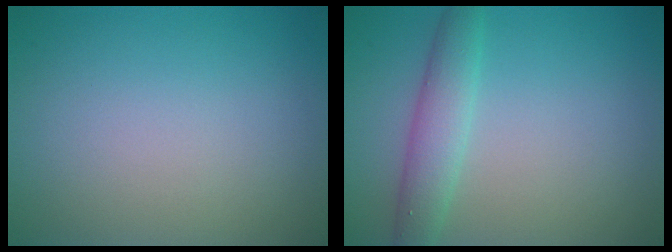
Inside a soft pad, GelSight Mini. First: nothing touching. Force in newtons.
{"total": 3.1, "press": 3.1, "slide": 0.0}